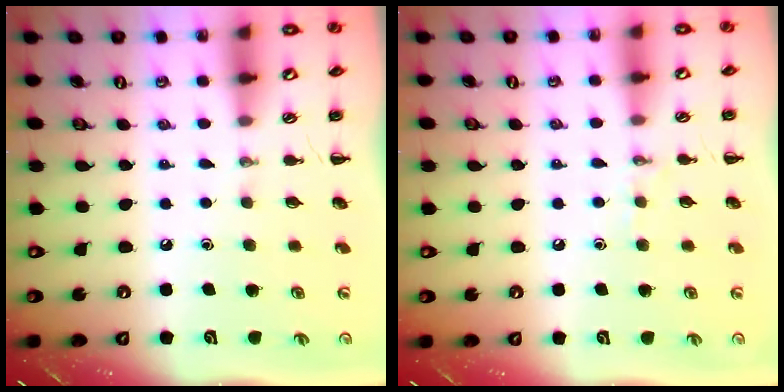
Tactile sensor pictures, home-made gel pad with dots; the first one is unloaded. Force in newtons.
{"total": 4.9, "press": 4.7, "slide": 1.2}